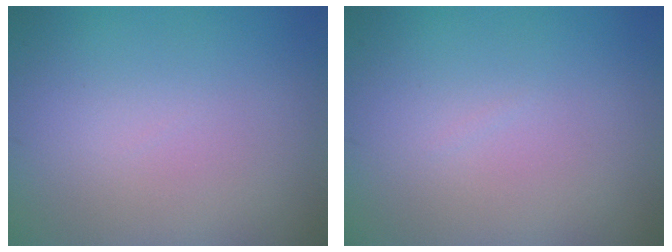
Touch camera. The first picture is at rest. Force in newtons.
{"total": 0.0}